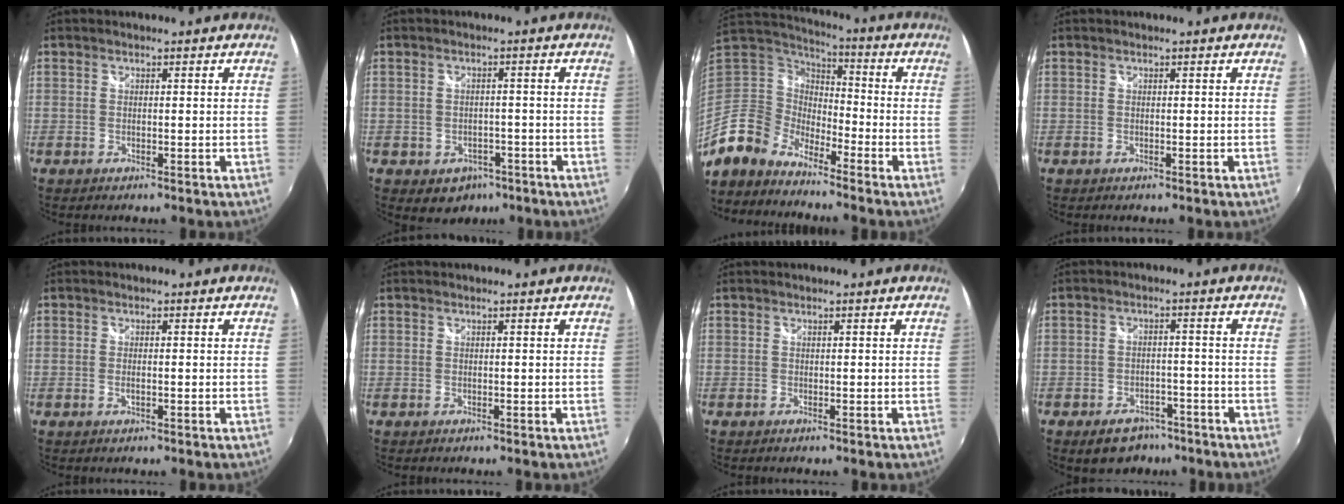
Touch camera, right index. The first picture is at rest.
{"total": 5.8, "force": [-3.1, 4.5, 1.9], "torque": [-0.043, 0.002, -0.031]}
{"total": 11.8, "force": [-8.7, 7.2, 3.6], "torque": [-0.093, 0.012, -0.180]}
{"total": 0.0}
{"total": 1.1, "force": [-0.2, 0.4, 1.0], "torque": [-0.020, -0.001, -0.004]}
{"total": 0.0}
{"total": 0.0}
{"total": 7.7, "force": [-5.4, 4.8, 2.7], "torque": [-0.067, 0.010, -0.068]}